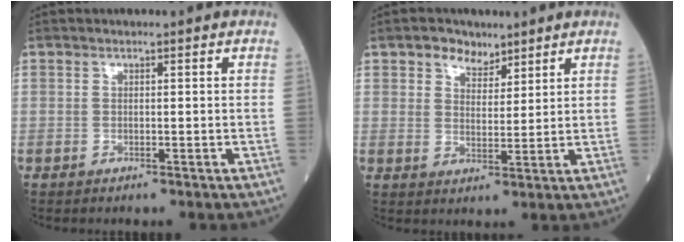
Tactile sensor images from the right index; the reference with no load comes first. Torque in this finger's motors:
{"motor_torque": [0.03, 0.05, 0.05, 0.03]}